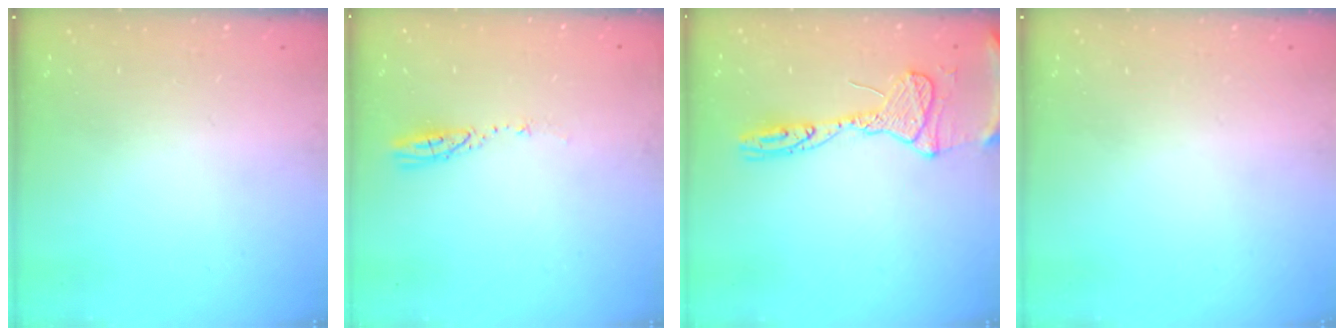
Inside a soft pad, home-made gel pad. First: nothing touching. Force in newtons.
{"total": 3.5, "press": 3.5, "slide": 0.1}
{"total": 15.5, "press": 15.4, "slide": 1.2}
{"total": 0.0}